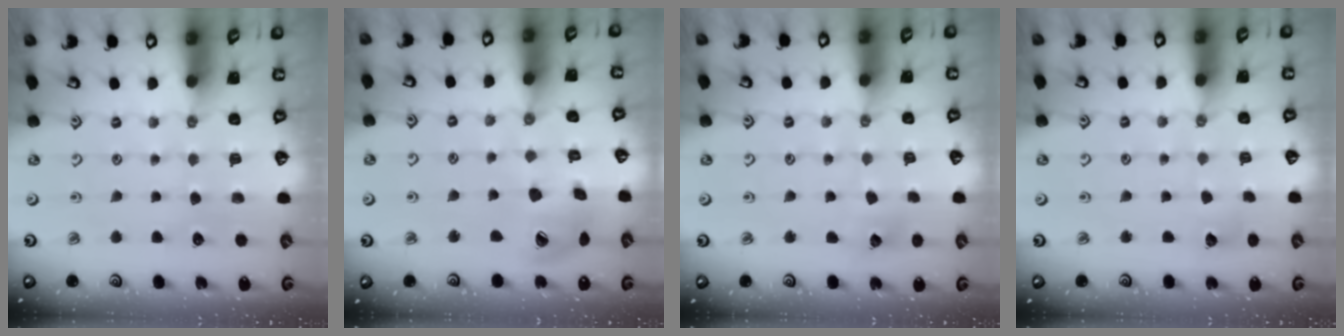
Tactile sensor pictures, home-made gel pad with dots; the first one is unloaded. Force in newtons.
{"total": 13.4, "press": 13.3, "slide": 1.8}
{"total": 4.6, "press": 4.6, "slide": 0.5}
{"total": 3.0, "press": 3.0, "slide": 0.3}